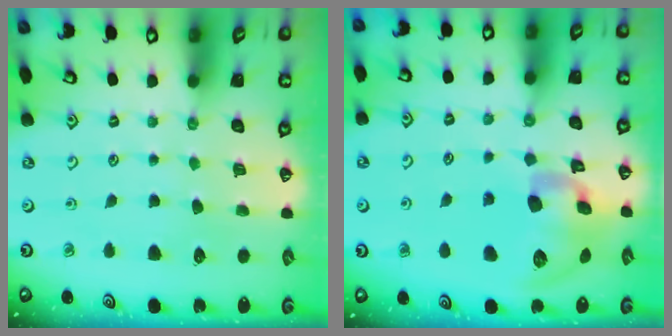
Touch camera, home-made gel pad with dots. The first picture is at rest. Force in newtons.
{"total": 15.1, "press": 14.9, "slide": 2.3}